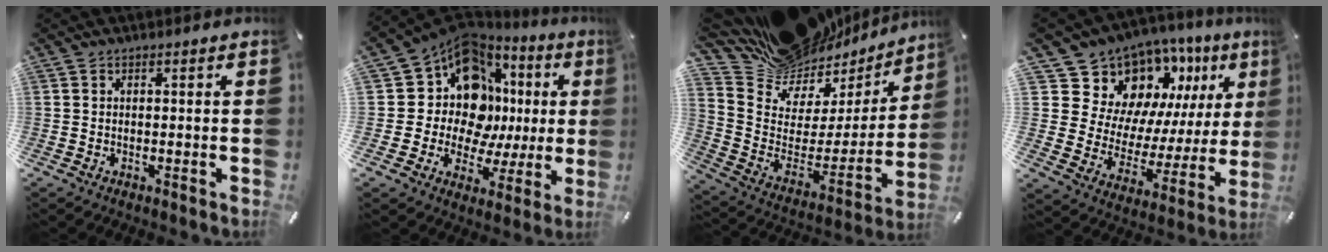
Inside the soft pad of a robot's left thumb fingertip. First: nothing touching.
{"total": 16.0, "force": [5.6, 12.5, 8.4], "torque": [-0.149, -0.072, 0.111]}
{"total": 16.1, "force": [14.5, 7.0, 0.9], "torque": [-0.027, -0.145, 0.262]}
{"total": 14.3, "force": [10.6, 9.0, 3.2], "torque": [-0.053, -0.114, 0.198]}